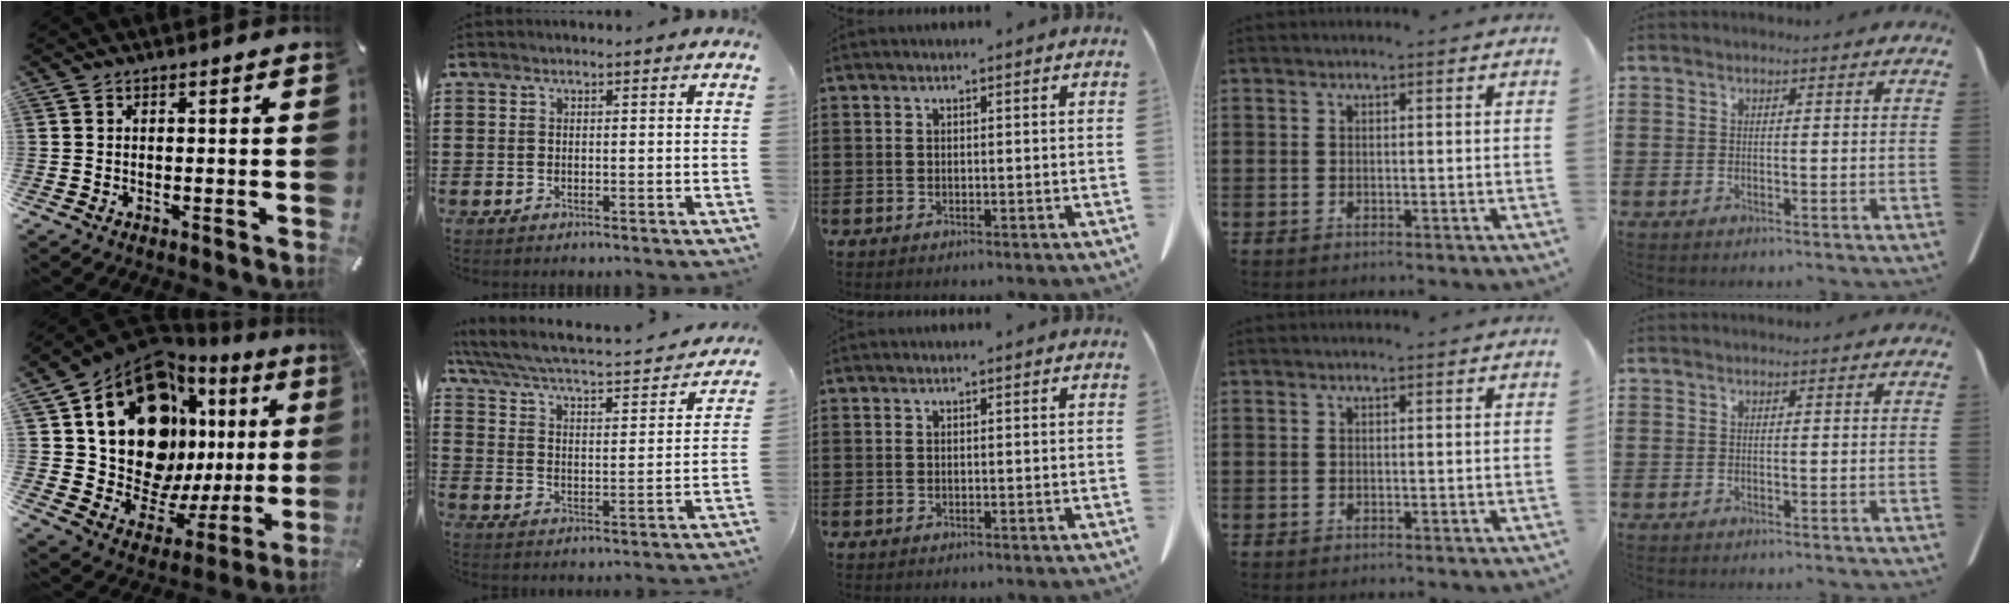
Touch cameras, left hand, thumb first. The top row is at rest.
{"thumb": {"total": 22.4, "force": [9.0, 14.7, 14.4], "torque": [-0.264, -0.077, 0.167]}, "index": {"total": 3.5, "force": [3.0, 0.2, 1.9], "torque": [-0.056, -0.033, 0.038]}}